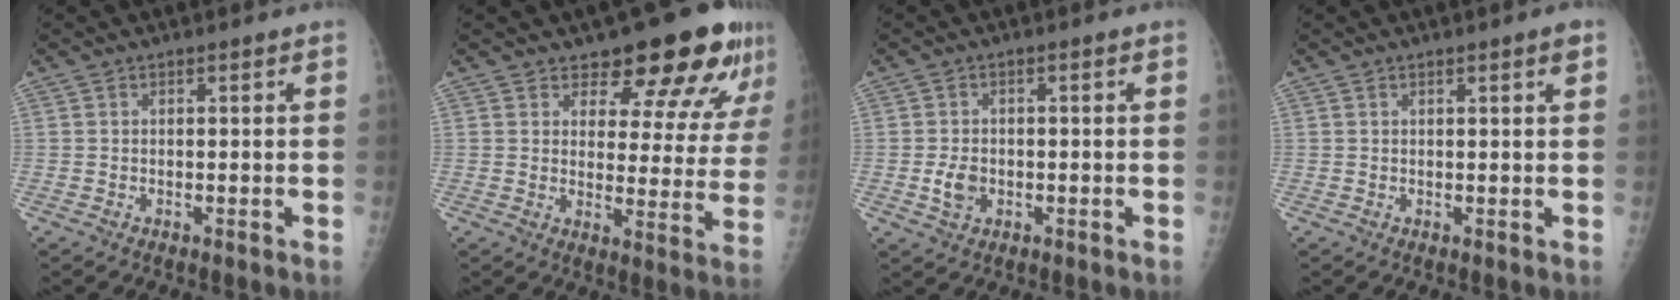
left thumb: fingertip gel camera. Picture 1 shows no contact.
{"total": 15.0, "force": [11.7, 5.6, 7.5], "torque": [-0.048, -0.079, 0.136]}
{"total": 3.5, "force": [-1.0, 2.6, 2.0], "torque": [-0.034, 0.002, -0.015]}
{"total": 1.6, "force": [0.8, 0.1, 1.3], "torque": [-0.020, -0.003, 0.011]}